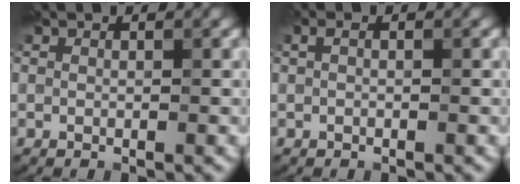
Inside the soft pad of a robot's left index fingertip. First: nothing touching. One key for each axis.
{"total": 0.8, "fx": 0.1, "fy": 0.3, "fz": 0.7, "tx": -0.017, "ty": 0.004, "tz": 0.002}